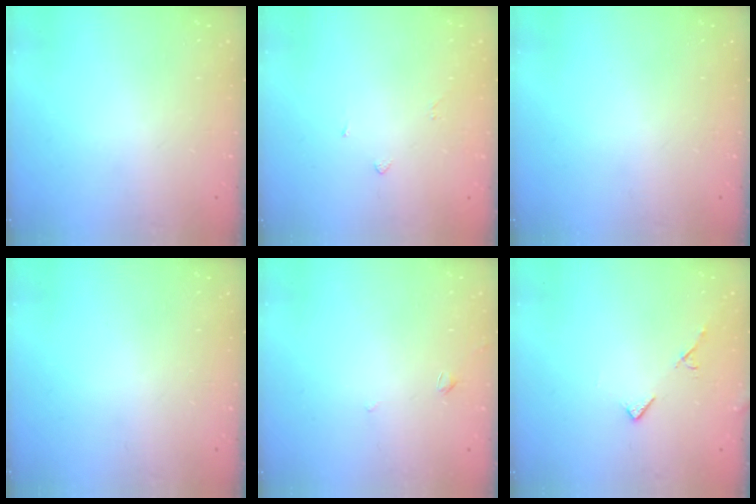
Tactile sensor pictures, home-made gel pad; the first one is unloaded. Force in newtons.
{"total": 1.9, "press": 1.8, "slide": 0.6}
{"total": 0.0}
{"total": 0.0}
{"total": 1.7, "press": 1.6, "slide": 0.5}
{"total": 6.5, "press": 6.4, "slide": 0.9}